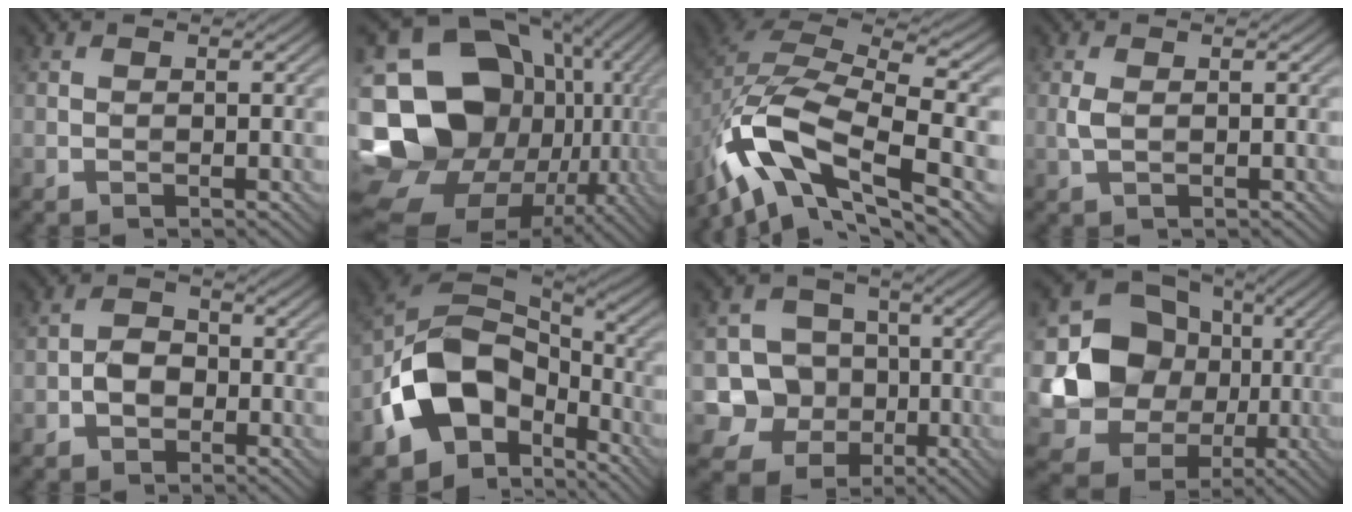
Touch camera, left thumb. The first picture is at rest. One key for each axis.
{"total": 22.3, "fx": -3.2, "fy": 18.5, "fz": 12.0, "tx": -0.267, "ty": -0.001, "tz": -0.068}
{"total": 13.8, "fx": -6.9, "fy": 6.3, "fz": 10.1, "tx": -0.201, "ty": -0.010, "tz": -0.129}
{"total": 1.5, "fx": 0.1, "fy": 0.5, "fz": 1.4, "tx": -0.042, "ty": 0.003, "tz": 0.004}
{"total": 2.9, "fx": -1.2, "fy": 2.1, "fz": 1.6, "tx": -0.028, "ty": 0.005, "tz": -0.025}
{"total": 13.5, "fx": -5.6, "fy": 9.1, "fz": 8.2, "tx": -0.161, "ty": -0.015, "tz": -0.113}
{"total": 9.4, "fx": -2.3, "fy": 8.8, "fz": 2.5, "tx": -0.080, "ty": 0.004, "tz": -0.069}
{"total": 15.2, "fx": 0.2, "fy": 14.0, "fz": 6.0, "tx": -0.145, "ty": -0.027, "tz": -0.002}